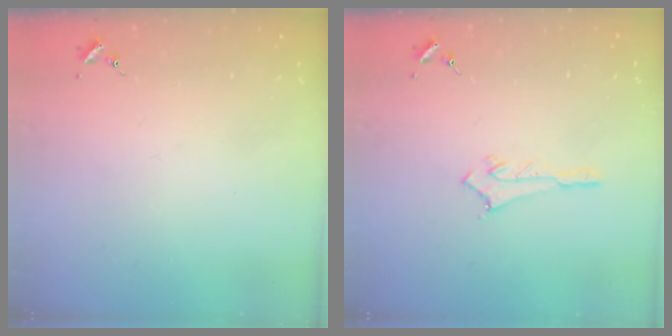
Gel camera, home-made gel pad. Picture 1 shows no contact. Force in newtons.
{"total": 2.8, "press": 2.8, "slide": 0.2}